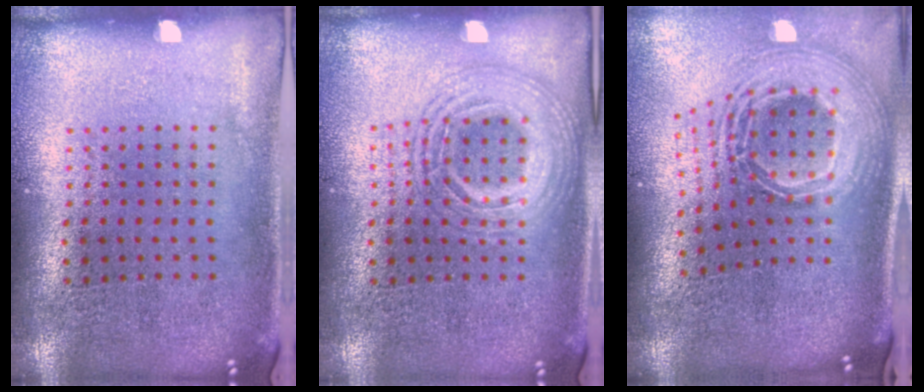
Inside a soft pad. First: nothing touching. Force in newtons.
{"total": 2.3, "press": 2.3, "slide": 0.3}
{"total": 2.9, "press": 2.0, "slide": 2.1}